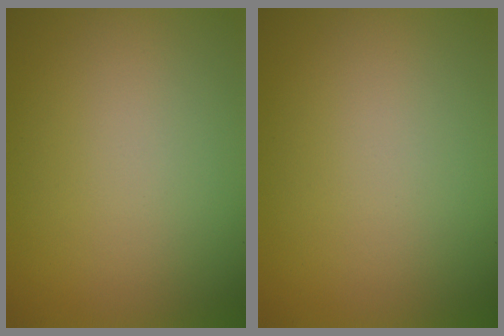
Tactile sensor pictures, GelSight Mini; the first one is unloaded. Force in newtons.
{"total": 0.0}